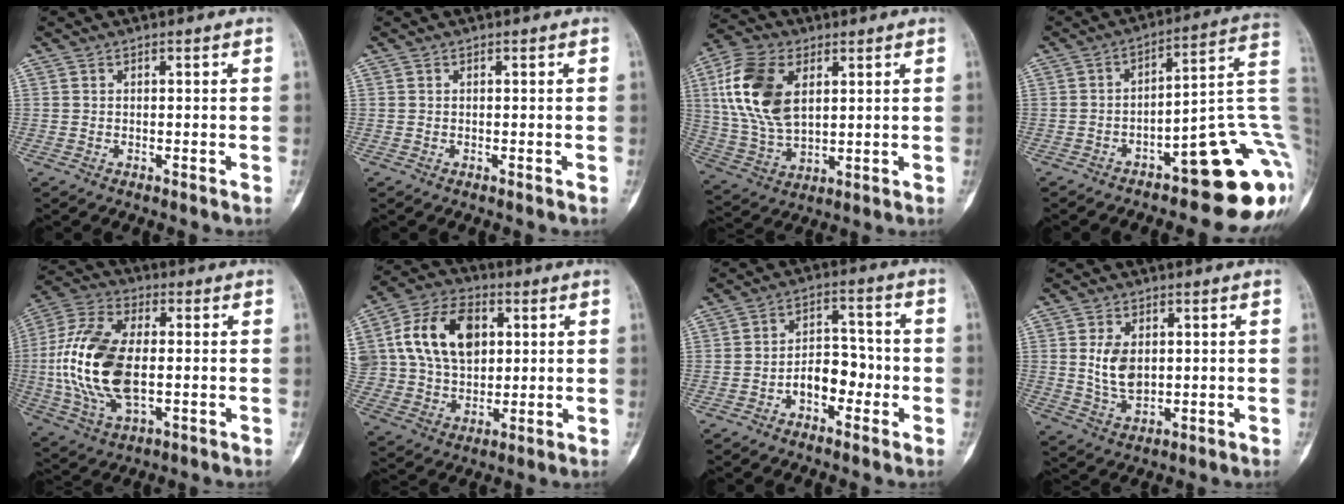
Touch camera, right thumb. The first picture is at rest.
{"total": 0.0}
{"total": 15.9, "force": [4.5, 9.4, 12.1], "torque": [-0.240, -0.005, 0.088]}
{"total": 21.1, "force": [-7.9, 7.2, 18.1], "torque": [-0.148, 0.076, -0.100]}
{"total": 18.7, "force": [-0.6, 10.0, 15.7], "torque": [-0.333, 0.006, -0.010]}
{"total": 18.1, "force": [4.5, 12.8, 11.9], "torque": [-0.201, 0.005, 0.086]}
{"total": 7.4, "force": [-2.6, 4.9, 4.9], "torque": [-0.050, 0.037, -0.052]}
{"total": 6.9, "force": [1.0, 4.5, 5.2], "torque": [-0.084, -0.010, 0.027]}